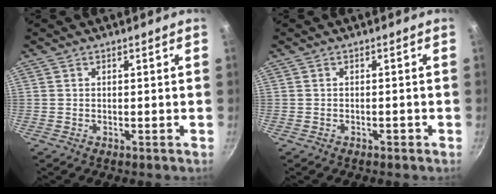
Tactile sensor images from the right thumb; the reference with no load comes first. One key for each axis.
{"total": 0.7, "fx": -0.5, "fy": 0.4, "fz": 0.4, "tx": -0.005, "ty": 0.008, "tz": -0.004}